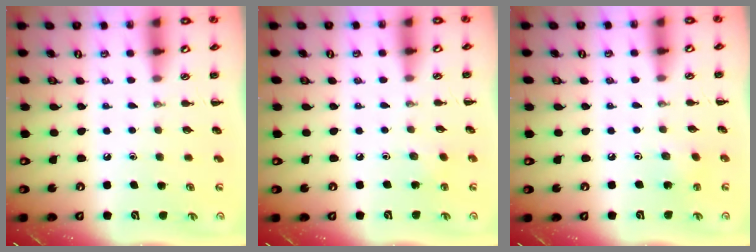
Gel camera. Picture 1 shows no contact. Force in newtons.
{"total": 2.6, "press": 2.5, "slide": 0.9}
{"total": 2.2, "press": 2.1, "slide": 0.7}